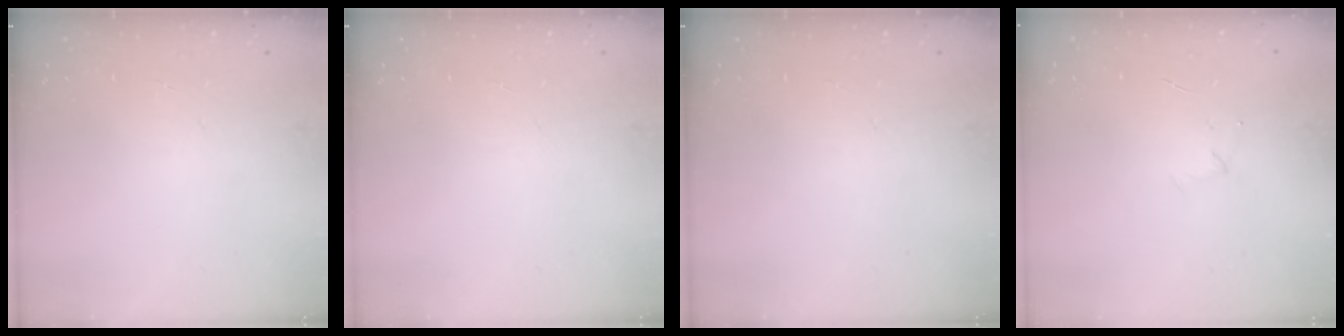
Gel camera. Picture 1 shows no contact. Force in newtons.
{"total": 0.0}
{"total": 0.0}
{"total": 3.6, "press": 3.5, "slide": 0.9}